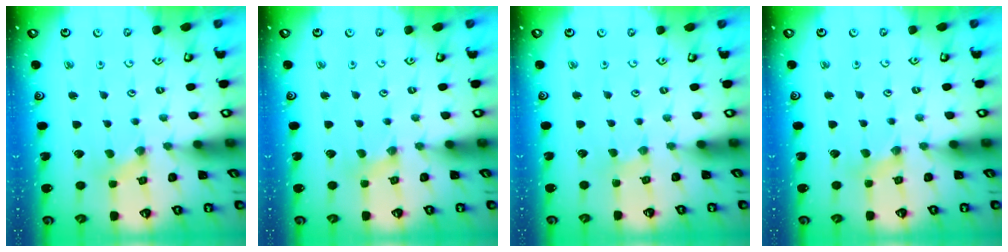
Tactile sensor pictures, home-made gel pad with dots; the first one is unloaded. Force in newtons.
{"total": 1.4, "press": 1.4, "slide": 0.2}
{"total": 0.9, "press": 0.9, "slide": 0.2}
{"total": 2.1, "press": 2.1, "slide": 0.4}